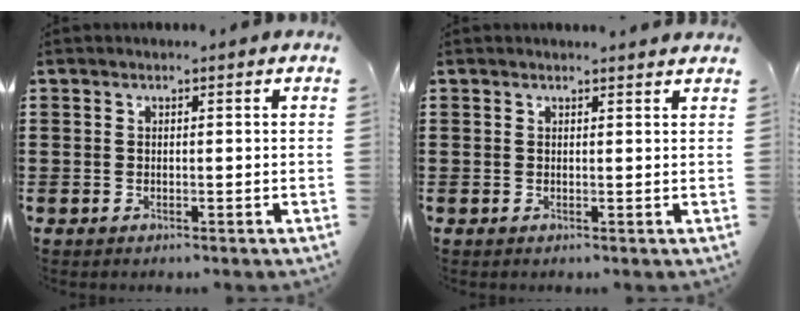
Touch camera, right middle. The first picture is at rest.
{"total": 0.9, "force": [0.9, 0.0, 0.2], "torque": [0.002, -0.003, 0.015]}